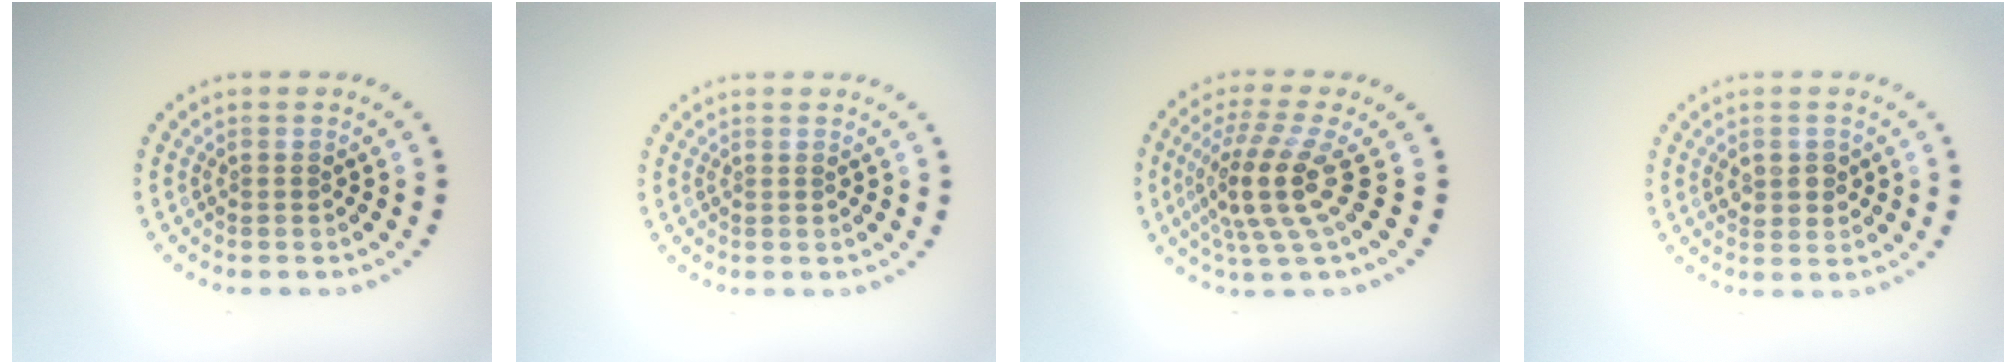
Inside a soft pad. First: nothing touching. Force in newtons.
{"total": 0.0}
{"total": 4.7, "press": 3.5, "slide": 3.2}
{"total": 1.9, "press": 1.9, "slide": 0.3}